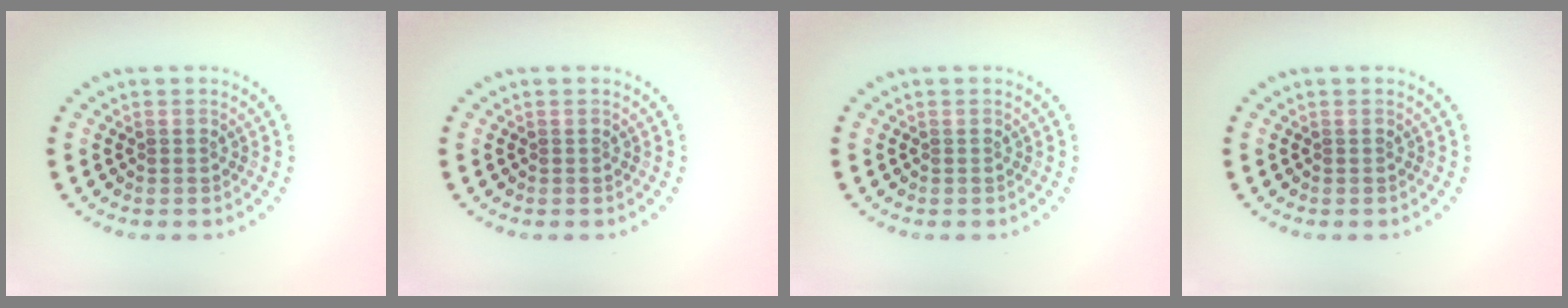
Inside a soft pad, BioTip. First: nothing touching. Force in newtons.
{"total": 0.0}
{"total": 0.0}
{"total": 0.0}